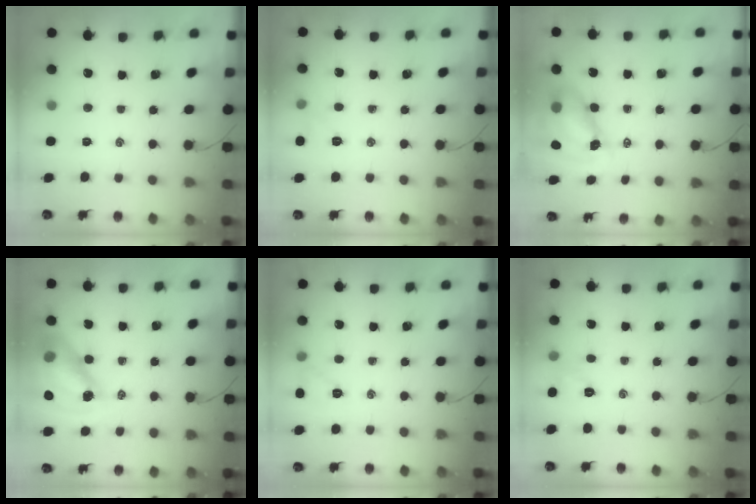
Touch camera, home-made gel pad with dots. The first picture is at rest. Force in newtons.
{"total": 4.6, "press": 4.3, "slide": 1.4}
{"total": 9.1, "press": 8.9, "slide": 1.8}
{"total": 15.8, "press": 15.2, "slide": 4.3}
{"total": 5.5, "press": 5.3, "slide": 1.6}
{"total": 3.8, "press": 3.8, "slide": 0.2}